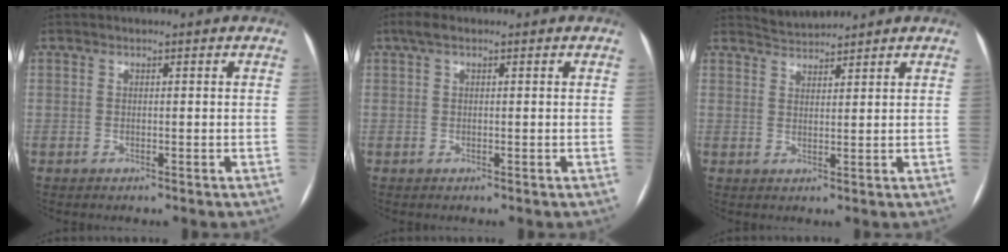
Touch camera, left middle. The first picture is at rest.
{"total": 2.1, "force": [1.2, 0.7, 1.5], "torque": [-0.034, 0.024, 0.024]}
{"total": 2.8, "force": [2.8, -0.1, -0.5], "torque": [0.000, 0.009, 0.057]}